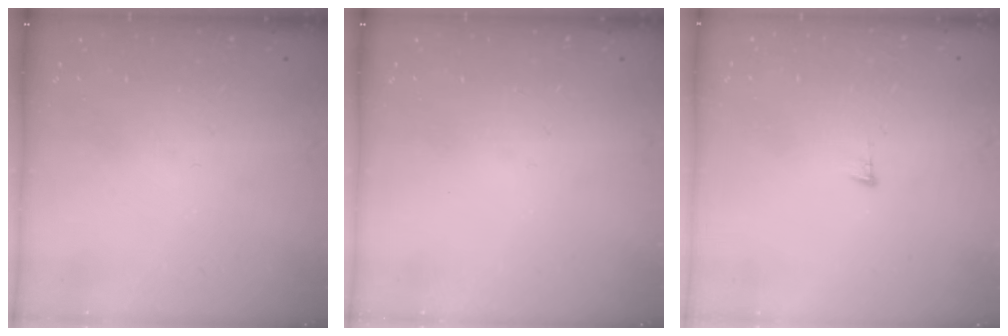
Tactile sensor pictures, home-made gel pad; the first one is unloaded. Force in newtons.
{"total": 0.0}
{"total": 4.5, "press": 4.5, "slide": 0.3}